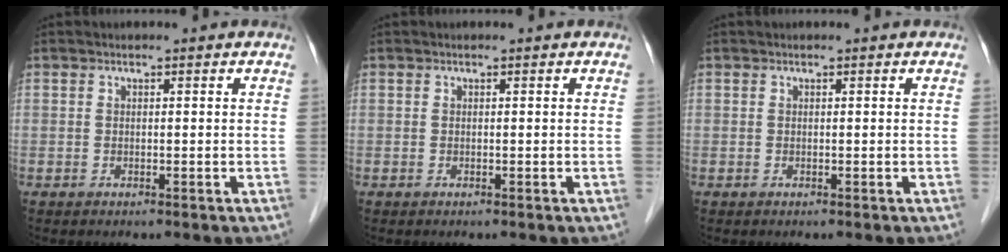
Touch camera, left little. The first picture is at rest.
{"total": 0.0}
{"total": 0.0}